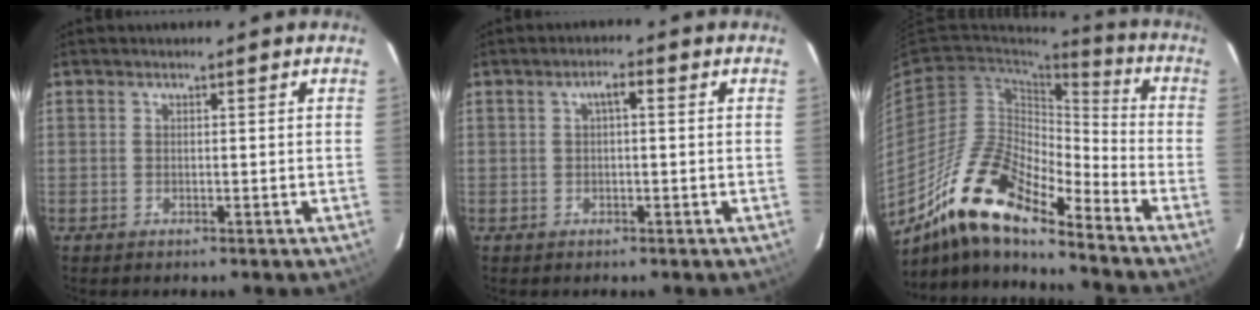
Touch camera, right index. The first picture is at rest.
{"total": 2.2, "force": [0.4, 0.6, 2.1], "torque": [-0.040, 0.011, 0.007]}
{"total": 16.9, "force": [-12.6, 4.2, 10.4], "torque": [-0.184, -0.009, -0.245]}